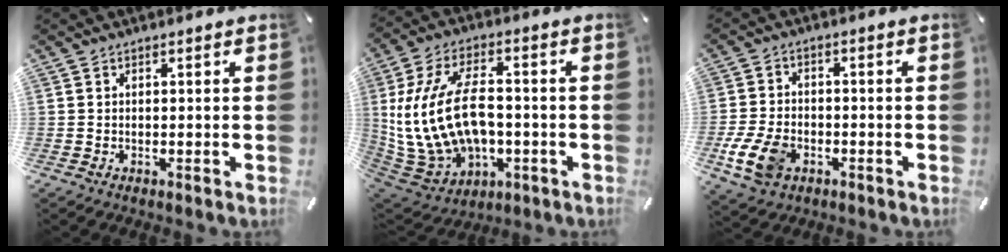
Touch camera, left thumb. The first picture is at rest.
{"total": 19.3, "force": [-0.4, 13.0, 14.3], "torque": [-0.306, 0.002, -0.001]}
{"total": 9.4, "force": [-3.6, 6.4, 5.8], "torque": [-0.122, 0.007, -0.065]}